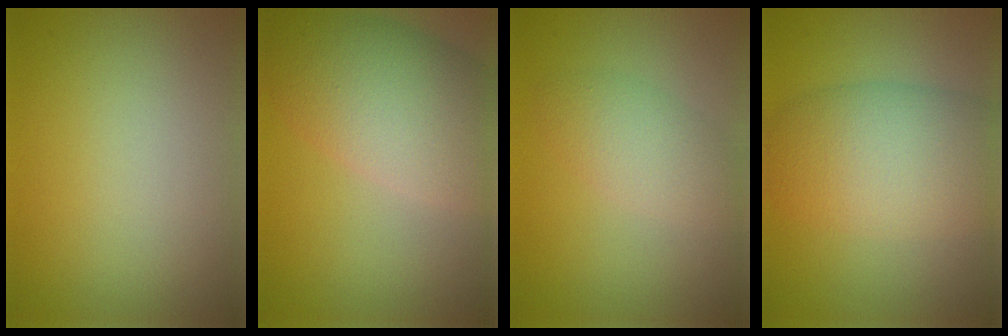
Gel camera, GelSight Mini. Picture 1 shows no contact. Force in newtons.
{"total": 8.6, "press": 8.6, "slide": 0.4}
{"total": 2.9, "press": 2.9, "slide": 0.1}
{"total": 7.9, "press": 7.9, "slide": 0.4}